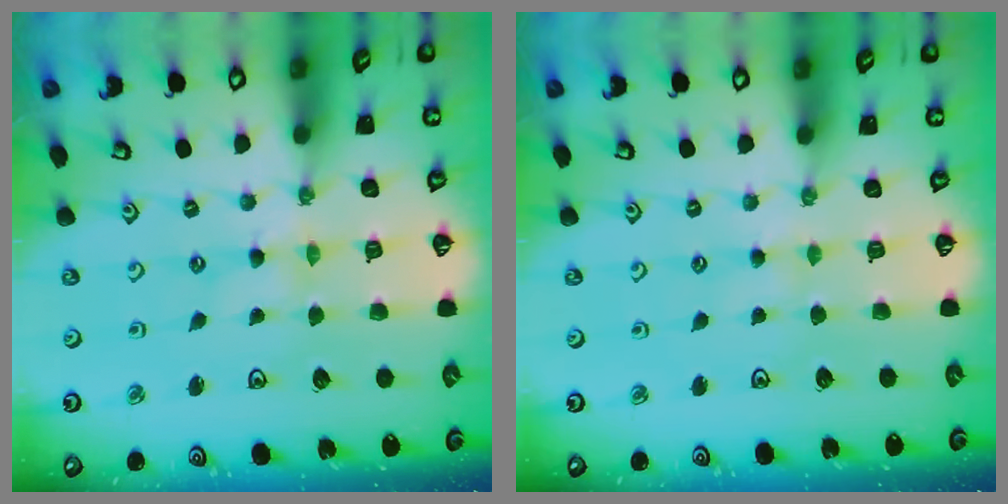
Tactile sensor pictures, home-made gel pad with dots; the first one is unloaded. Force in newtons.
{"total": 2.1, "press": 2.1, "slide": 0.4}